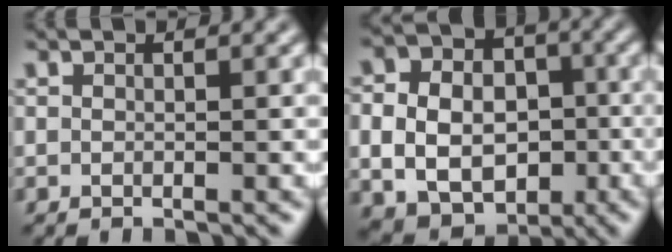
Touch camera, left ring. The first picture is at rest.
{"total": 11.5, "force": [-1.3, 9.5, 6.4], "torque": [-0.110, 0.005, -0.032]}